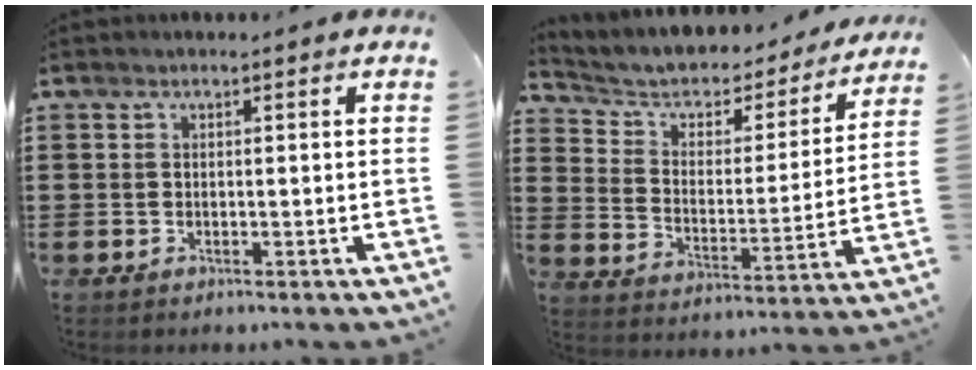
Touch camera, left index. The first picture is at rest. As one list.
[{"total": 4.1, "force": [3.2, 2.3, 1.3], "torque": [-0.050, -0.026, 0.046]}]